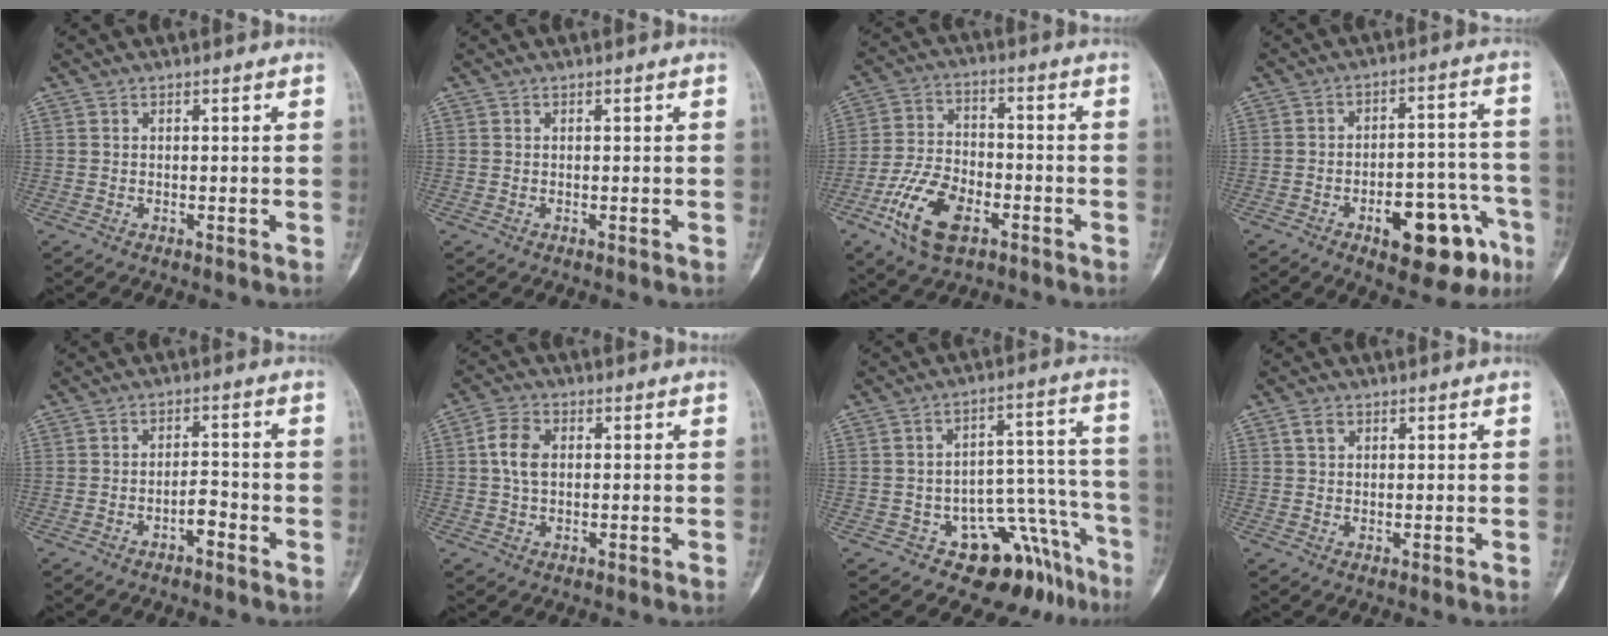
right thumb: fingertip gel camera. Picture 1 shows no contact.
{"total": 0.0}
{"total": 12.6, "force": [-6.0, 6.9, 8.7], "torque": [-0.164, 0.021, -0.112]}
{"total": 15.4, "force": [-7.6, 6.7, 11.6], "torque": [-0.125, 0.057, -0.095]}
{"total": 3.0, "force": [-1.8, 1.3, 2.0], "torque": [-0.023, 0.023, -0.033]}
{"total": 5.2, "force": [0.6, 3.5, 3.8], "torque": [-0.078, 0.008, 0.006]}
{"total": 12.7, "force": [-9.2, 6.8, 5.7], "torque": [-0.008, 0.120, -0.129]}
{"total": 1.9, "force": [1.0, 1.3, 1.0], "torque": [-0.016, 0.000, 0.018]}